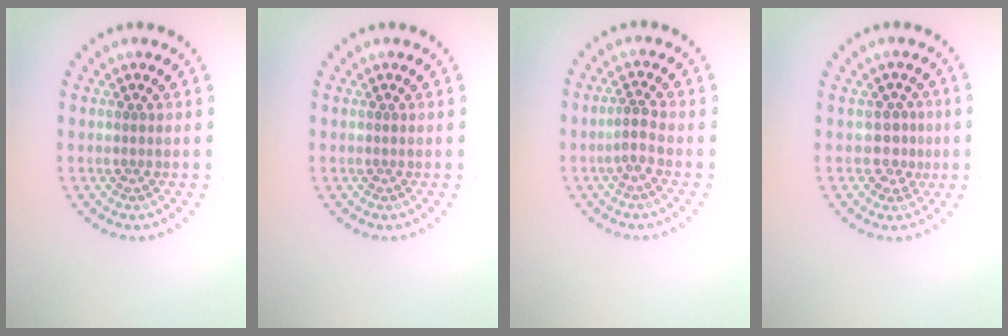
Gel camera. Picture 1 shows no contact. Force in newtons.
{"total": 0.0}
{"total": 1.7, "press": 1.3, "slide": 1.1}
{"total": 2.1, "press": 1.6, "slide": 1.3}